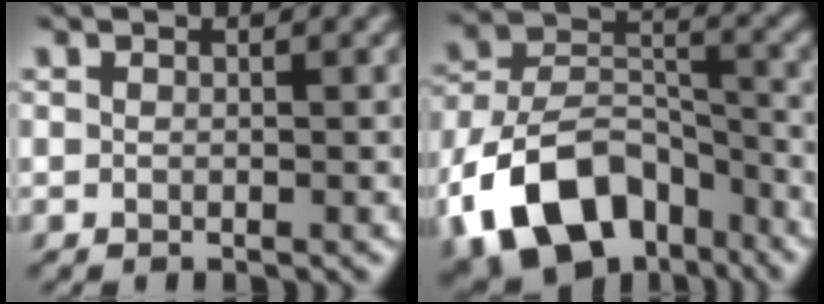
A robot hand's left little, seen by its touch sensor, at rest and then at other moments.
{"total": 12.3, "force": [-7.1, 7.3, 6.9], "torque": [-0.134, 0.007, -0.137]}